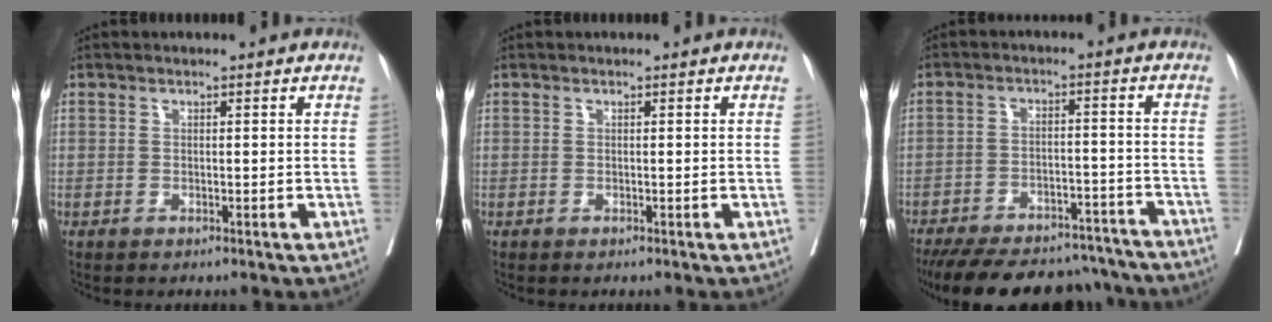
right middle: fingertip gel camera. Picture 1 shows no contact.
{"total": 0.0}
{"total": 21.5, "force": [-18.8, 7.0, 7.6], "torque": [-0.142, -0.002, -0.255]}